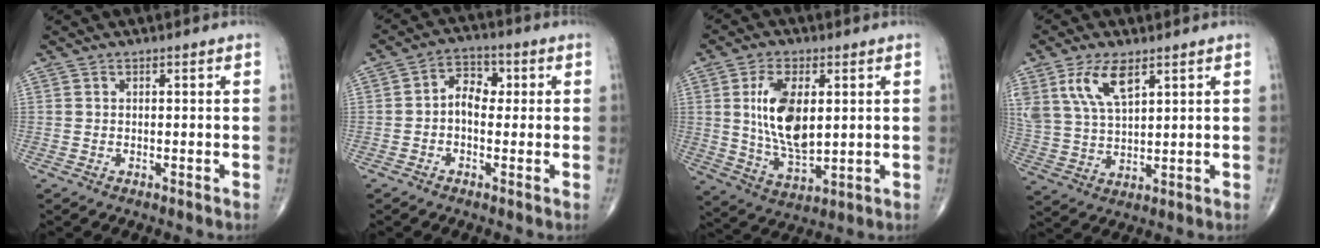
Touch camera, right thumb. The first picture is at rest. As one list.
[{"total": 5.8, "force": [0.0, 4.1, 4.1], "torque": [-0.040, 0.021, -0.011]}, {"total": 13.2, "force": [2.3, 6.7, 11.1], "torque": [-0.201, -0.019, 0.051]}, {"total": 9.8, "force": [5.2, 4.3, 7.1], "torque": [-0.140, -0.016, 0.111]}]